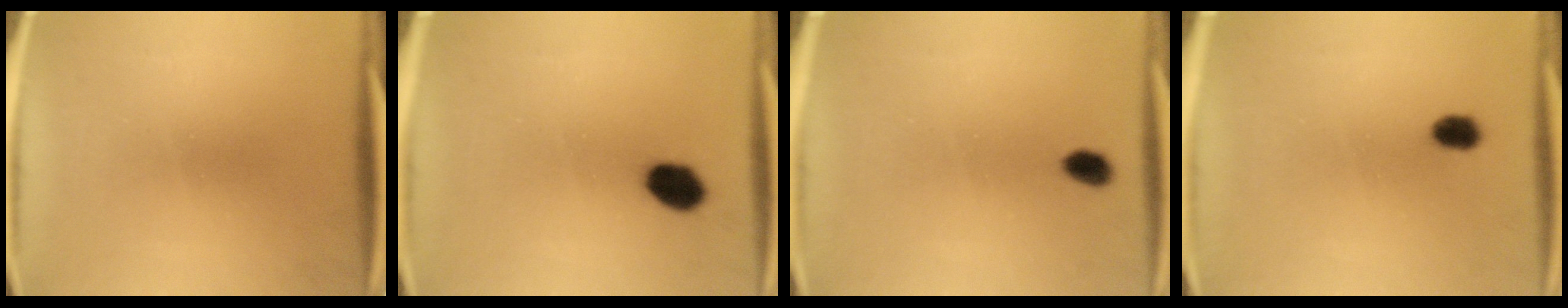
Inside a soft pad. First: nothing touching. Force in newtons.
{"total": 5.9}
{"total": 2.7}
{"total": 2.6}